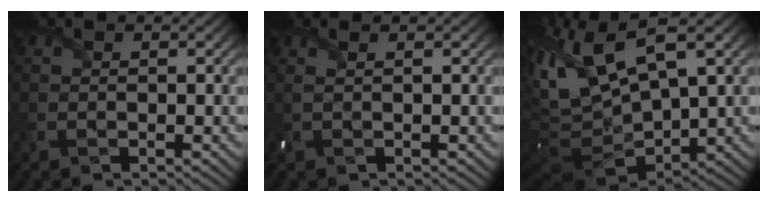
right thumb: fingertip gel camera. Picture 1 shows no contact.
{"total": 1.1, "force": [0.5, 0.2, 1.0], "torque": [-0.027, 0.004, 0.004]}
{"total": 15.2, "force": [3.8, 6.8, 13.1], "torque": [-0.292, -0.014, 0.092]}